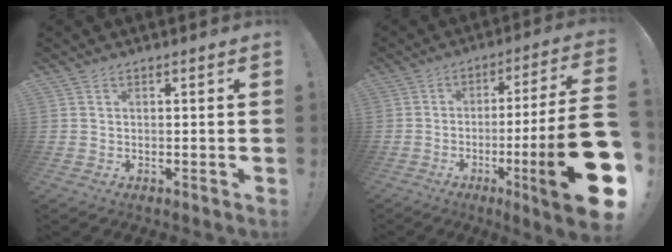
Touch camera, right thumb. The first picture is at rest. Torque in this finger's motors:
{"motor_torque": [2.43, 2.58, 2.21, -0.56, 0.48]}